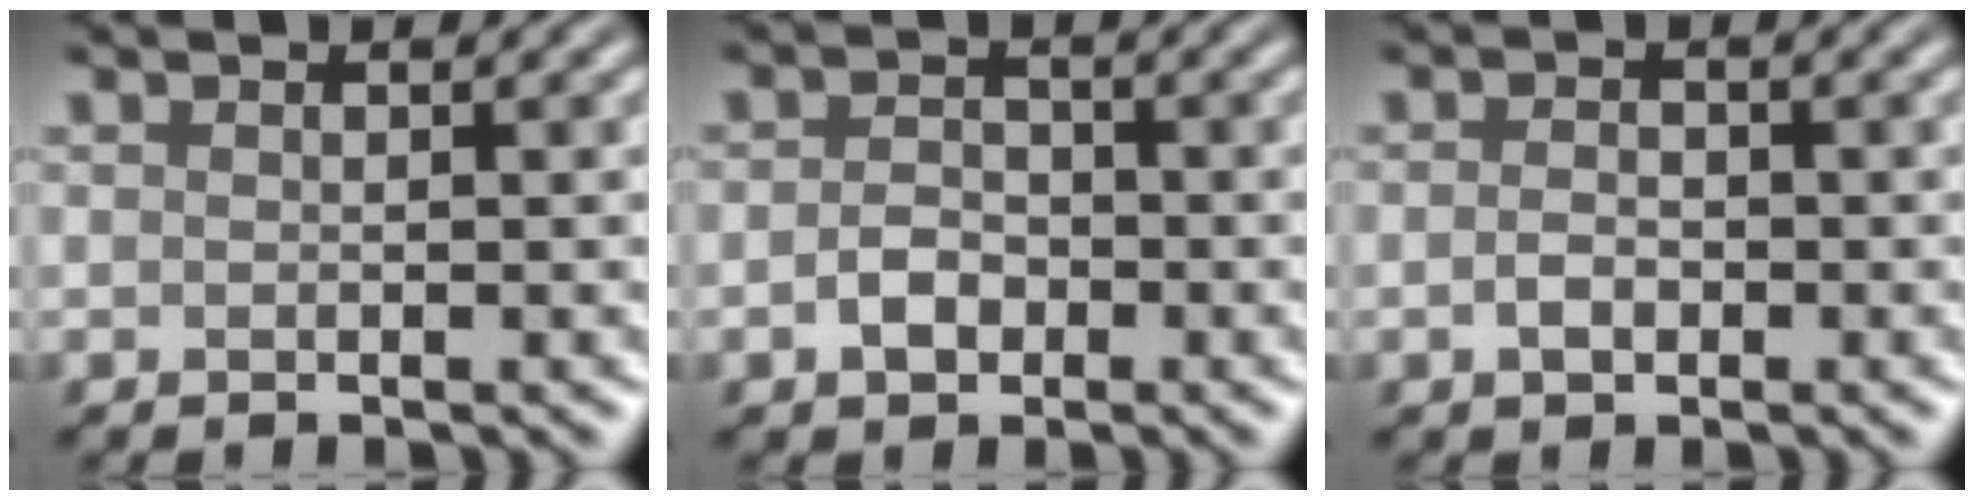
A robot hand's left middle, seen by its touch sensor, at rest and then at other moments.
{"total": 1.9, "force": [-0.8, 1.5, 1.0], "torque": [-0.022, 0.005, -0.020]}
{"total": 1.3, "force": [-0.5, 0.9, 0.8], "torque": [-0.018, 0.004, -0.013]}